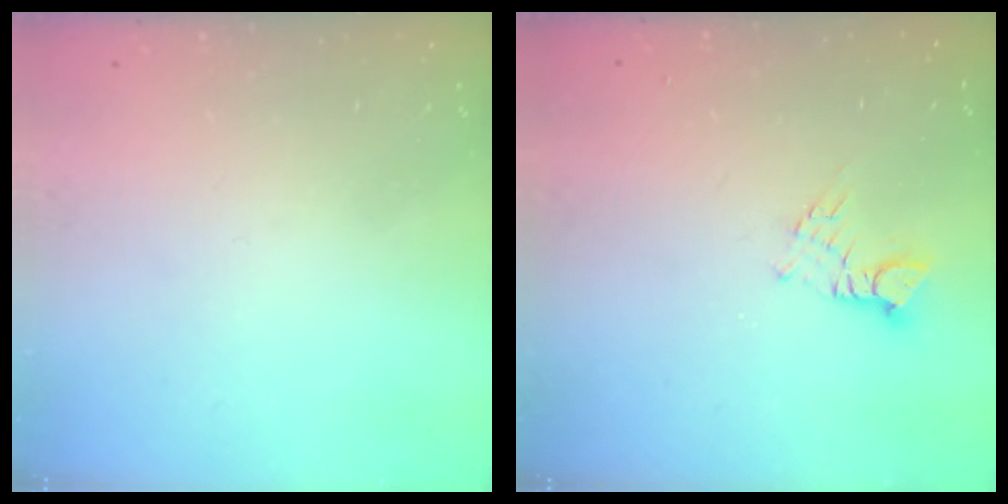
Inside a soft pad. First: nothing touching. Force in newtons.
{"total": 3.9, "press": 3.9, "slide": 0.2}